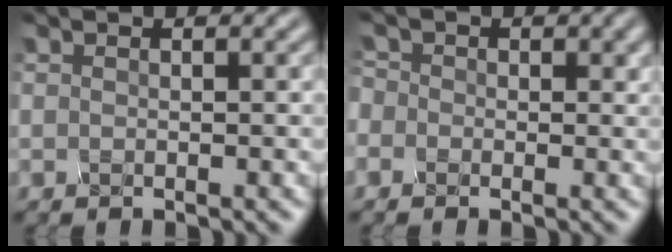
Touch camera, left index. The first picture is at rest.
{"total": 2.3, "force": [-0.2, 2.1, 0.9], "torque": [-0.012, 0.012, -0.017]}